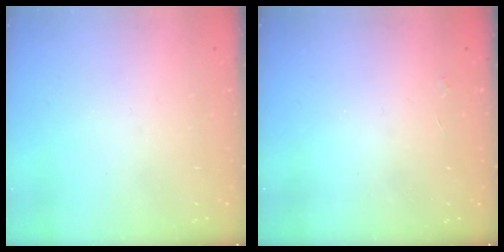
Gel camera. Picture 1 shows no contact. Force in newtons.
{"total": 2.0, "press": 2.0, "slide": 0.4}